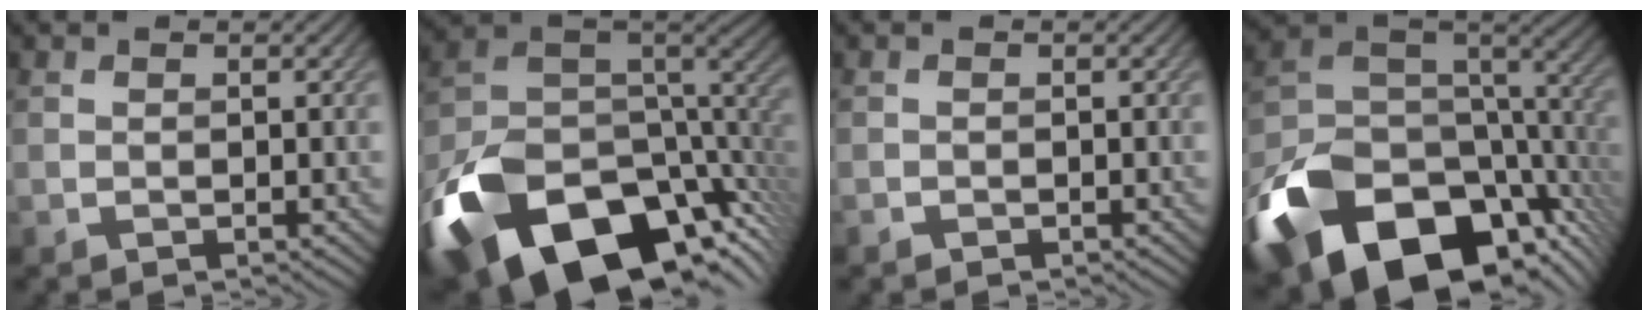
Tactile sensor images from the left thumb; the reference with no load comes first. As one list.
[{"total": 19.8, "force": [-11.1, 9.8, 13.0], "torque": [-0.278, -0.042, -0.157]}, {"total": 0.6, "force": [-0.5, 0.3, 0.1], "torque": [-0.002, -0.004, -0.010]}, {"total": 20.4, "force": [-10.7, 11.9, 12.7], "torque": [-0.288, -0.047, -0.156]}]